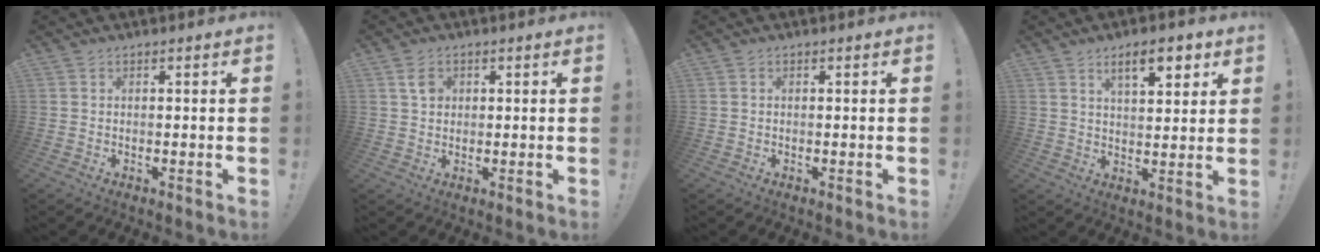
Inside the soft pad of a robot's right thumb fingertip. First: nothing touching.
{"total": 3.2, "force": [1.2, 2.5, 1.7], "torque": [-0.012, -0.004, 0.018]}
{"total": 0.0}
{"total": 8.9, "force": [5.0, 3.2, 6.7], "torque": [-0.090, -0.018, 0.082]}